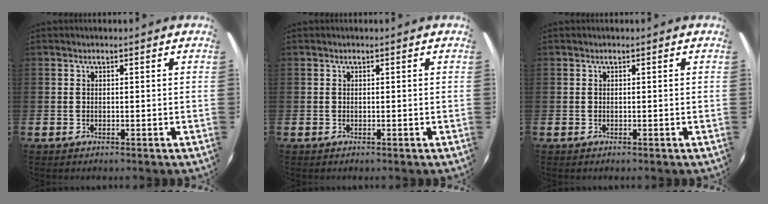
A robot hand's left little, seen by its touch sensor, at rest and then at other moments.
{"total": 0.0}
{"total": 0.0}